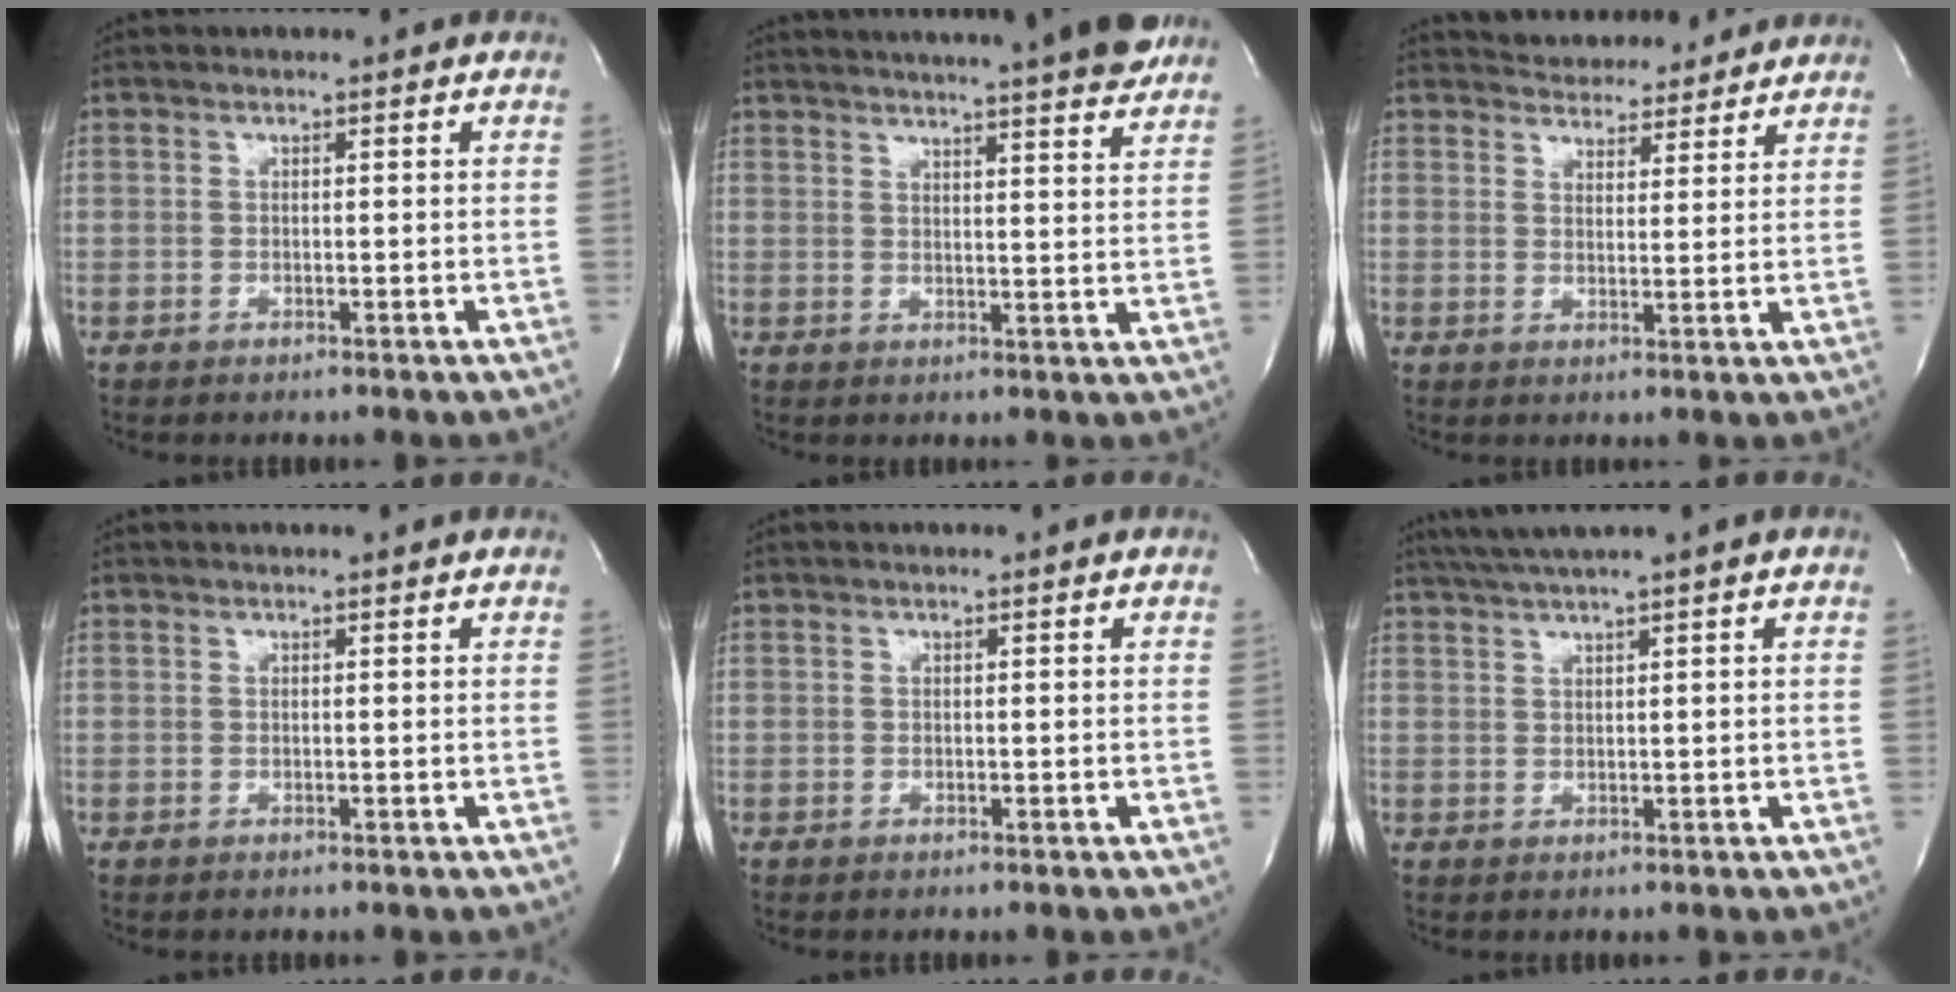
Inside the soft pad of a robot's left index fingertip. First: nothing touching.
{"total": 20.5, "force": [18.4, 1.4, 8.9], "torque": [-0.143, -0.010, 0.232]}
{"total": 8.5, "force": [8.0, 2.4, 1.3], "torque": [-0.013, 0.007, 0.104]}
{"total": 1.1, "force": [1.1, -0.1, 0.4], "torque": [-0.011, 0.002, 0.013]}
{"total": 0.0}
{"total": 4.2, "force": [3.0, -1.2, 2.6], "torque": [-0.054, 0.011, 0.061]}